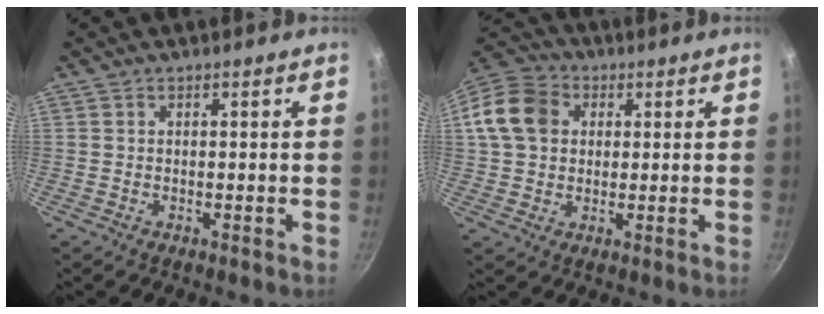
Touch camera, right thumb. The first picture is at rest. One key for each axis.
{"total": 11.7, "fx": 2.3, "fy": 9.6, "fz": 6.3, "tx": -0.098, "ty": 0.020, "tz": 0.026}